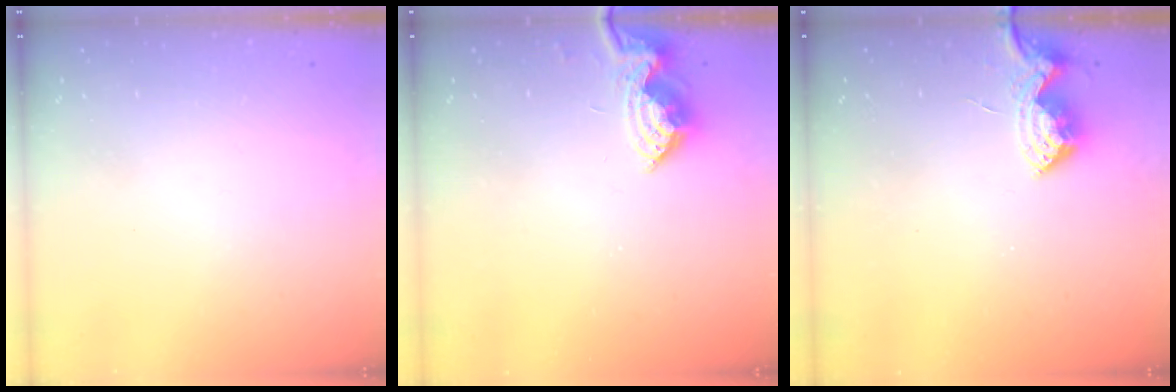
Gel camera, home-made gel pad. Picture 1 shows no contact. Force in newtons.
{"total": 9.0, "press": 9.0, "slide": 0.3}
{"total": 8.6, "press": 8.5, "slide": 1.2}